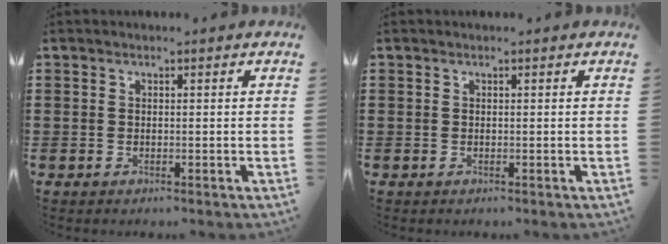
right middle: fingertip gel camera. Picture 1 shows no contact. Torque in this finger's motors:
{"motor_torque": [-0.01, 0.02, -0.02, -0.01]}